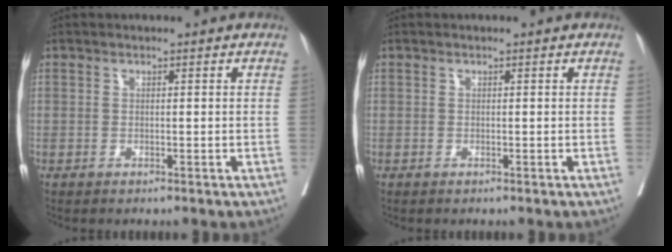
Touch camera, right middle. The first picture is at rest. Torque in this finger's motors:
{"motor_torque": [0.73, -0.82, -0.08, -0.07]}